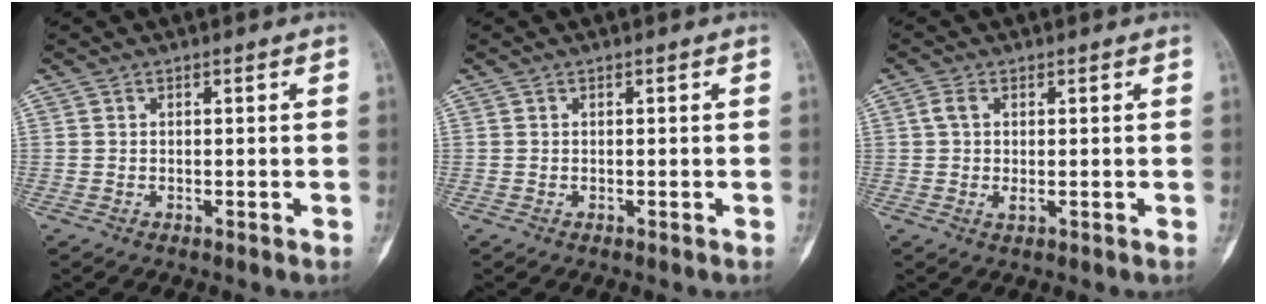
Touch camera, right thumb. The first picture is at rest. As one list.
[{"total": 0.0}, {"total": 3.1, "force": [0.3, 1.5, 2.7], "torque": [-0.063, 0.003, 0.006]}]